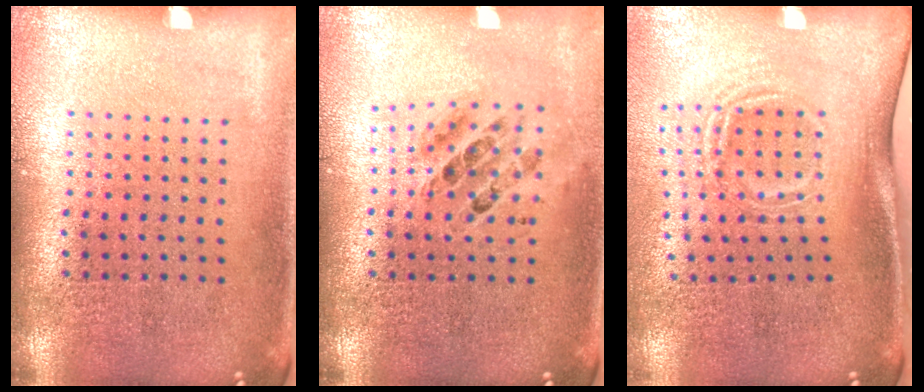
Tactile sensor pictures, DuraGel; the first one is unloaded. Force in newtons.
{"total": 0.8, "press": 0.7, "slide": 0.2}
{"total": 1.9, "press": 1.3, "slide": 1.4}